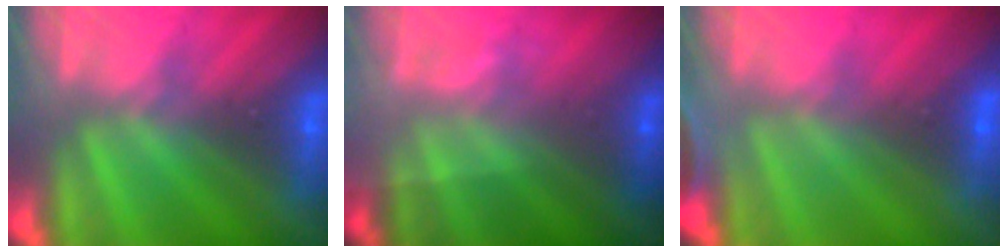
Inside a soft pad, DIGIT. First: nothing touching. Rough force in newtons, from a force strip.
{"total": 1.7}
{"total": 6.9}